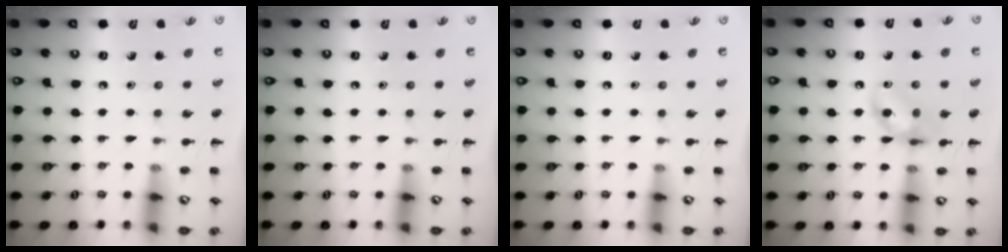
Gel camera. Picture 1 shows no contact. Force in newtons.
{"total": 0.0}
{"total": 0.0}
{"total": 11.1, "press": 11.1, "slide": 1.1}